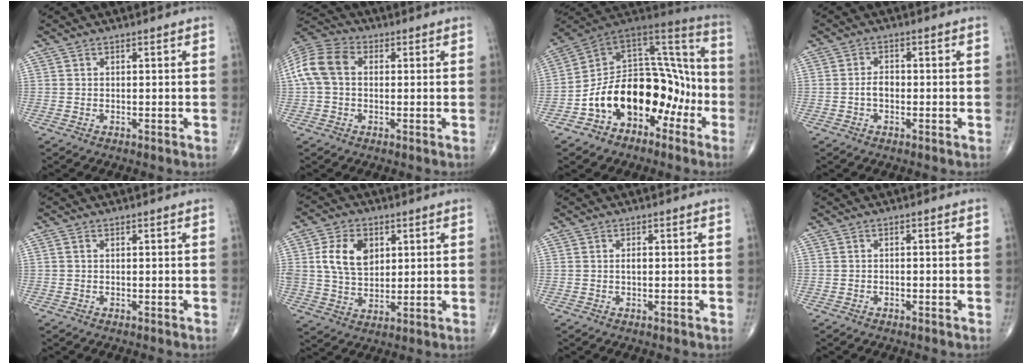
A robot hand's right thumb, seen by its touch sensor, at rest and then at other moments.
{"total": 10.4, "force": [1.1, 7.4, 7.1], "torque": [-0.151, 0.033, 0.013]}
{"total": 21.4, "force": [-7.5, 14.3, 14.1], "torque": [-0.168, 0.099, -0.116]}
{"total": 2.6, "force": [-0.6, 1.8, 1.9], "torque": [-0.027, 0.010, -0.015]}
{"total": 0.6, "force": [0.0, 0.4, 0.5], "torque": [-0.010, 0.000, 0.000]}
{"total": 10.1, "force": [2.8, 7.1, 6.6], "torque": [-0.104, -0.006, 0.056]}
{"total": 1.0, "force": [0.0, 0.6, 0.8], "torque": [-0.016, 0.001, -0.002]}
{"total": 0.5, "force": [-0.3, 0.3, 0.2], "torque": [-0.005, 0.002, -0.009]}